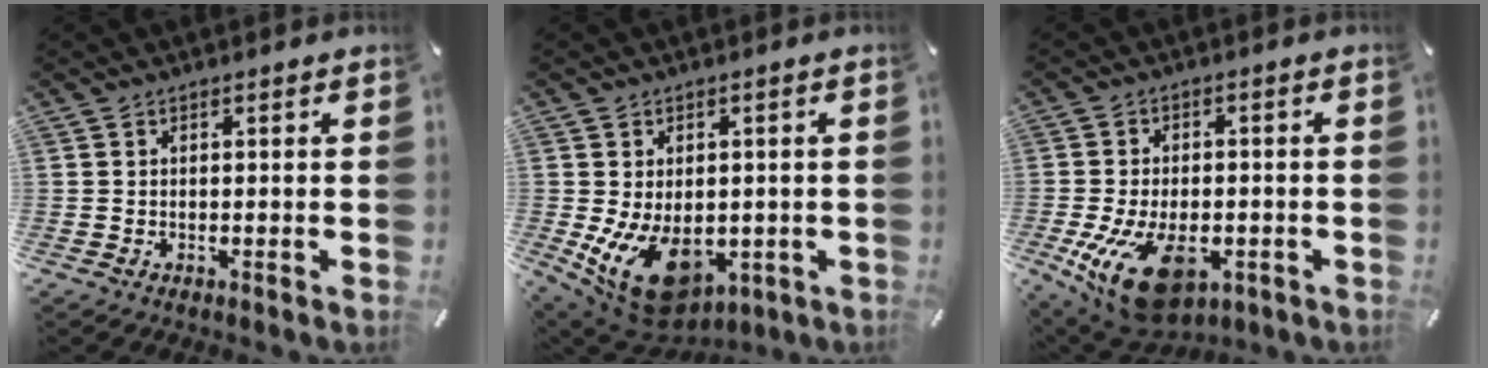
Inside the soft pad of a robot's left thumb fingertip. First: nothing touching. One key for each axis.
{"total": 14.1, "fx": -4.5, "fy": 9.3, "fz": 9.6, "tx": -0.162, "ty": 0.009, "tz": -0.068}
{"total": 14.9, "fx": -5.3, "fy": 8.6, "fz": 11.0, "tx": -0.219, "ty": 0.012, "tz": -0.083}